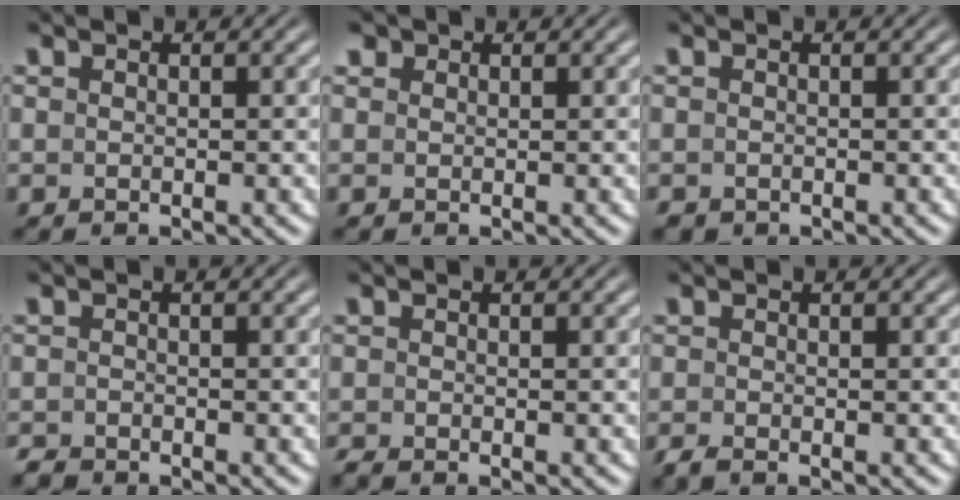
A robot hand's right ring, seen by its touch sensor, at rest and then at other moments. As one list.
[{"total": 1.0, "force": [0.7, 0.6, 0.3], "torque": [-0.015, -0.007, 0.021]}, {"total": 1.2, "force": [-1.0, 0.6, 0.2], "torque": [-0.011, -0.014, -0.010]}, {"total": 1.4, "force": [-1.4, 0.3, 0.0], "torque": [-0.002, -0.010, -0.023]}, {"total": 1.1, "force": [-1.0, 0.3, 0.2], "torque": [-0.005, -0.006, -0.017]}, {"total": 1.2, "force": [-1.1, 0.2, 0.5], "torque": [-0.007, -0.004, -0.019]}]